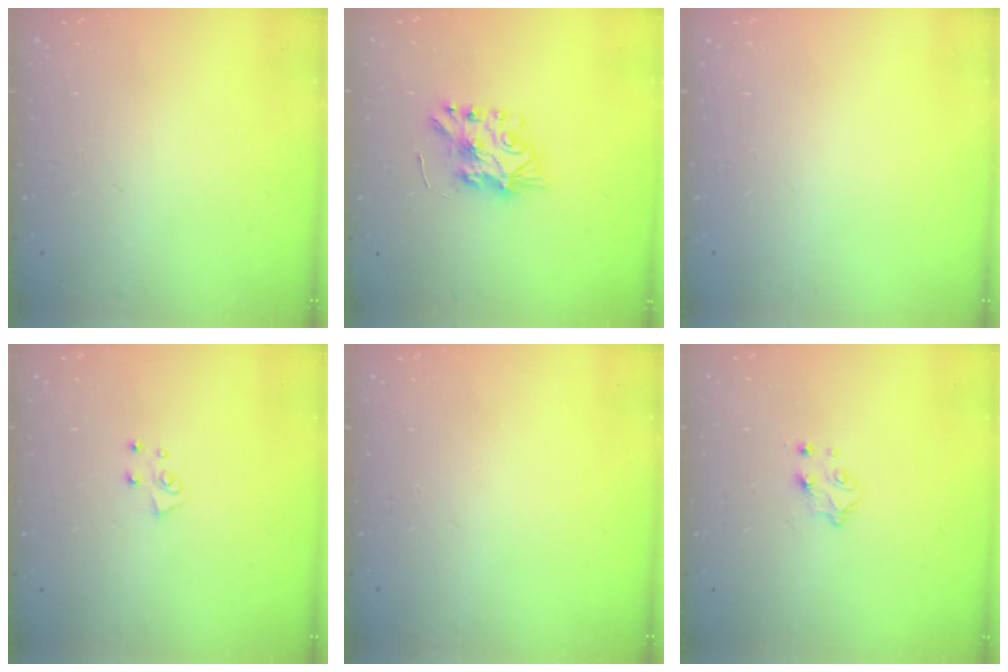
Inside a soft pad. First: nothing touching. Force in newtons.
{"total": 7.7, "press": 7.7, "slide": 0.6}
{"total": 0.0}
{"total": 5.1, "press": 5.1, "slide": 0.4}
{"total": 0.0}
{"total": 4.4, "press": 4.4, "slide": 0.5}